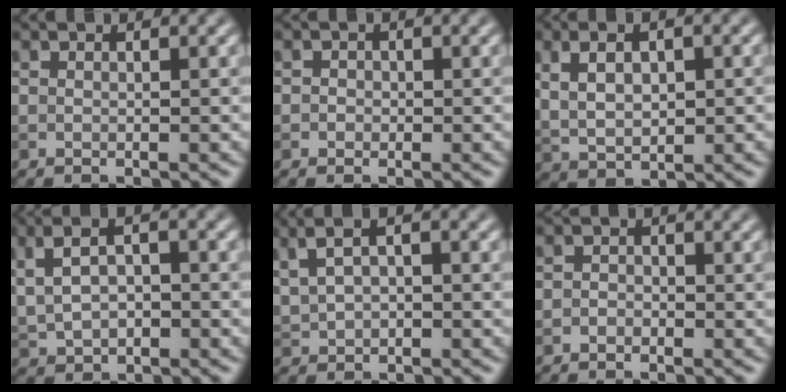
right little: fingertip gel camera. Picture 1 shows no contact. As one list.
[{"total": 1.1, "force": [0.2, 1.0, 0.4], "torque": [0.012, 0.006, -0.012]}, {"total": 4.4, "force": [1.1, 2.3, 3.5], "torque": [-0.072, 0.005, 0.027]}, {"total": 4.2, "force": [0.9, 2.4, 3.3], "torque": [-0.074, 0.009, 0.026]}, {"total": 3.9, "force": [1.7, 2.1, 2.8], "torque": [-0.066, 0.013, 0.030]}, {"total": 1.0, "force": [-0.5, 0.7, 0.4], "torque": [0.002, 0.003, -0.017]}]